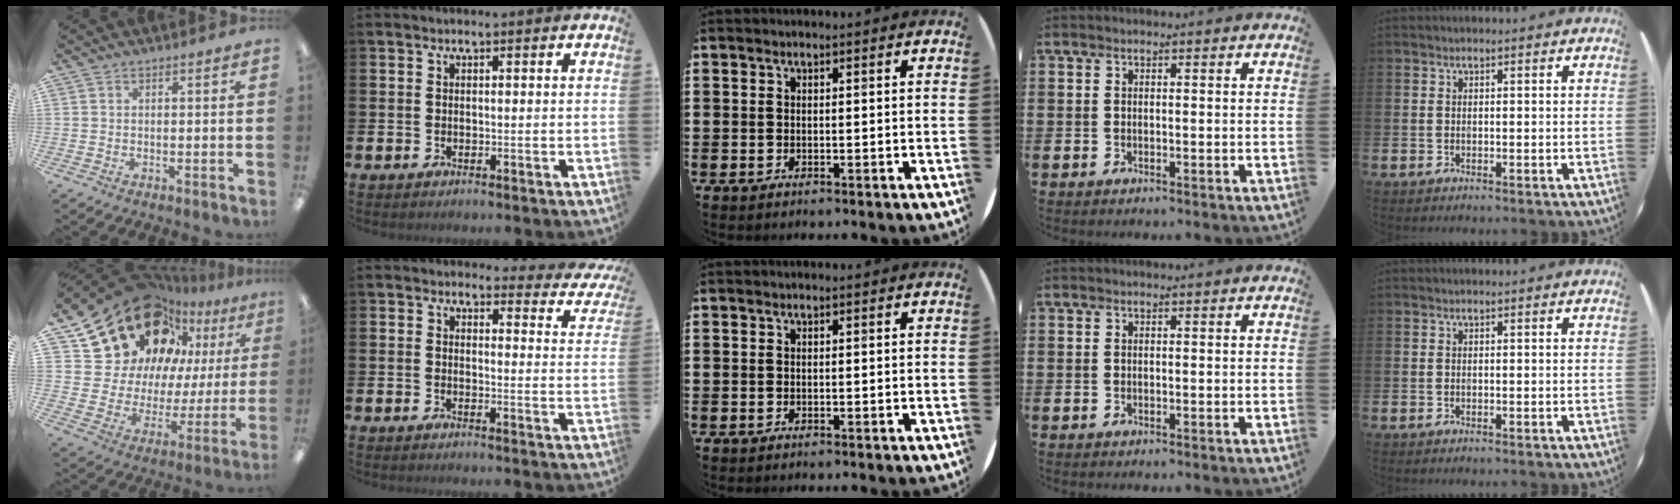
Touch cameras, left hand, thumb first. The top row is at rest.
{"thumb": {"total": 20.1, "force": [15.0, 11.5, 6.7], "torque": [-0.130, -0.112, 0.286]}, "index": {"total": 2.9, "force": [2.6, 1.2, 0.1], "torque": [0.001, -0.025, 0.038]}}